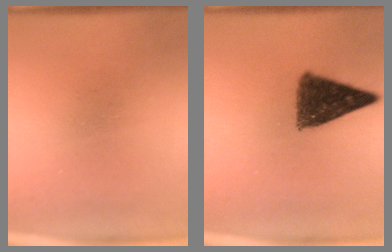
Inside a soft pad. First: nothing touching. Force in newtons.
{"total": 10.1}